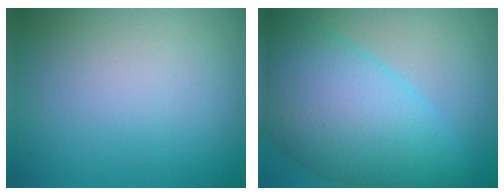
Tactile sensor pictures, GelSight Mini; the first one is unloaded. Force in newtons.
{"total": 11.4, "press": 11.4, "slide": 0.3}